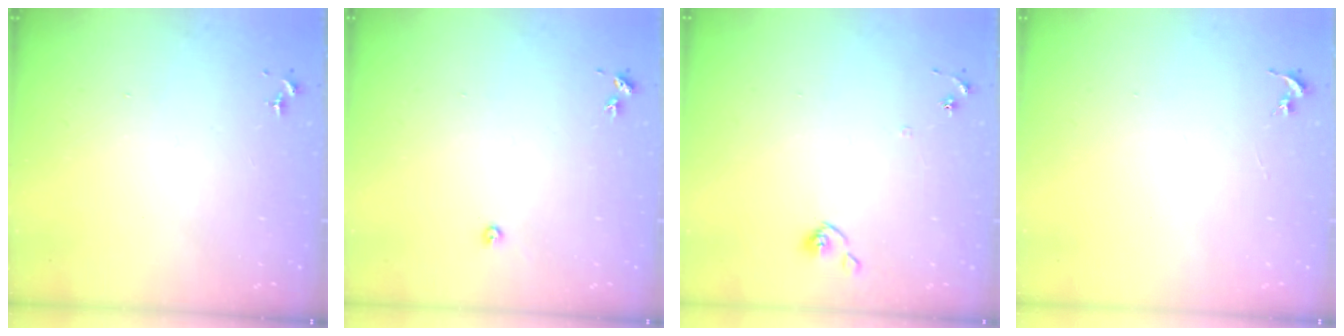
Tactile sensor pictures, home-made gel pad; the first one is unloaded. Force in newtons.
{"total": 2.2, "press": 2.2, "slide": 0.3}
{"total": 6.1, "press": 6.1, "slide": 0.5}
{"total": 0.0}